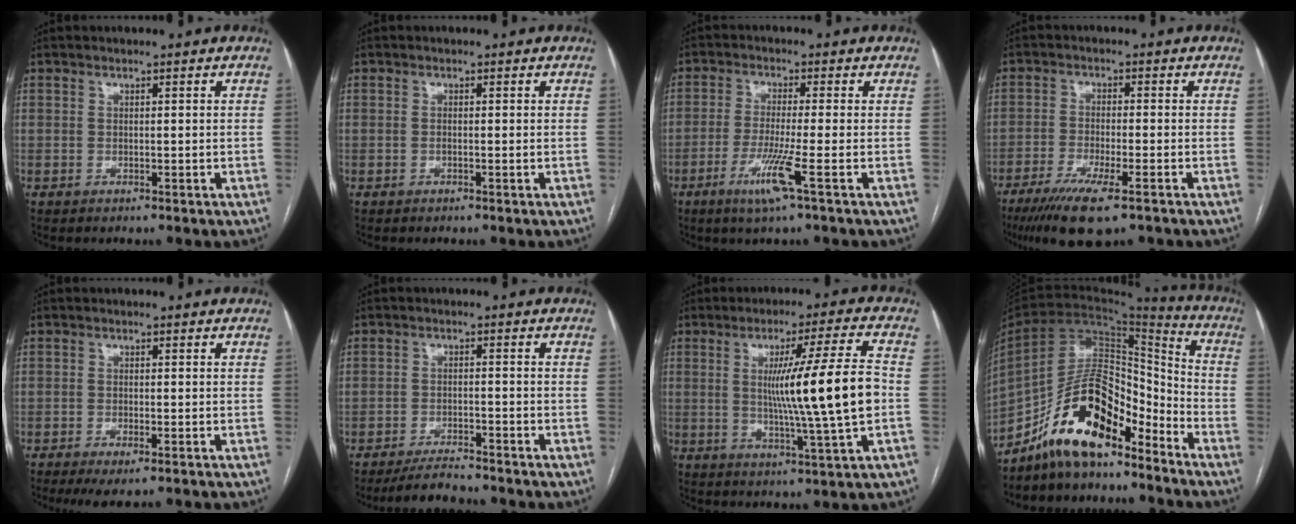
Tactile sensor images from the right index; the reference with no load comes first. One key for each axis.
{"total": 0.5, "fx": -0.1, "fy": 0.0, "fz": 0.5, "tx": -0.011, "ty": 0.000, "tz": -0.002}
{"total": 6.3, "fx": -2.8, "fy": -0.9, "fz": 5.6, "tx": -0.110, "ty": -0.020, "tz": -0.058}
{"total": 9.6, "fx": -6.4, "fy": 1.0, "fz": 7.0, "tx": -0.122, "ty": -0.024, "tz": -0.103}
{"total": 4.0, "fx": -2.7, "fy": 0.8, "fz": 2.8, "tx": -0.044, "ty": -0.008, "tz": -0.040}
{"total": 4.7, "fx": -4.5, "fy": 0.2, "fz": 1.2, "tx": -0.022, "ty": -0.017, "tz": -0.079}
{"total": 14.1, "fx": 0.0, "fy": -1.6, "fz": 14.0, "tx": -0.226, "ty": -0.009, "tz": 0.000}
{"total": 15.2, "fx": -11.3, "fy": 4.9, "fz": 8.9, "tx": -0.166, "ty": 0.035, "tz": -0.204}